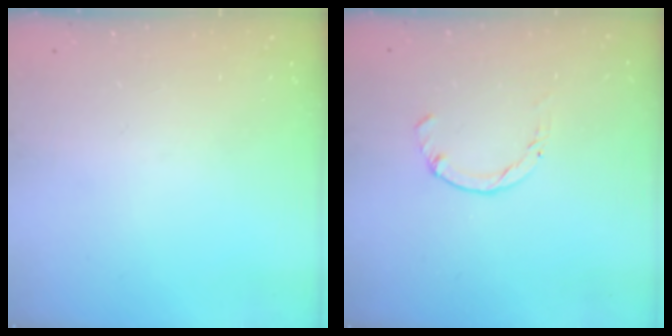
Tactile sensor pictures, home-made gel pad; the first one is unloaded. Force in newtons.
{"total": 0.0}